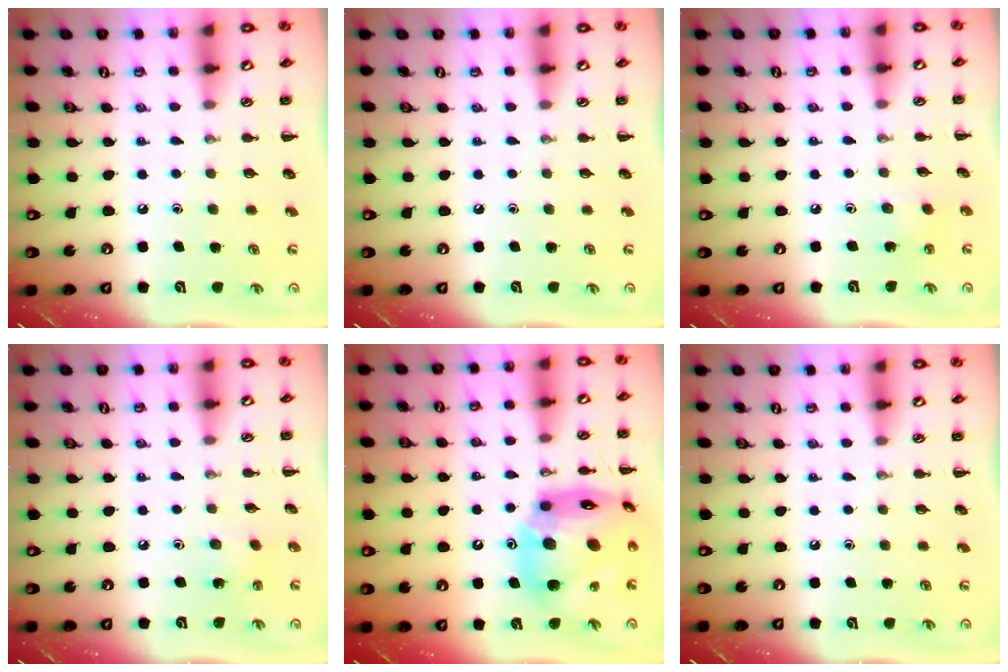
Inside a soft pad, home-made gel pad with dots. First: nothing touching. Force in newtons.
{"total": 0.0}
{"total": 2.8, "press": 2.6, "slide": 0.9}
{"total": 2.9, "press": 2.8, "slide": 0.9}
{"total": 20.6, "press": 20.0, "slide": 5.1}
{"total": 0.0}